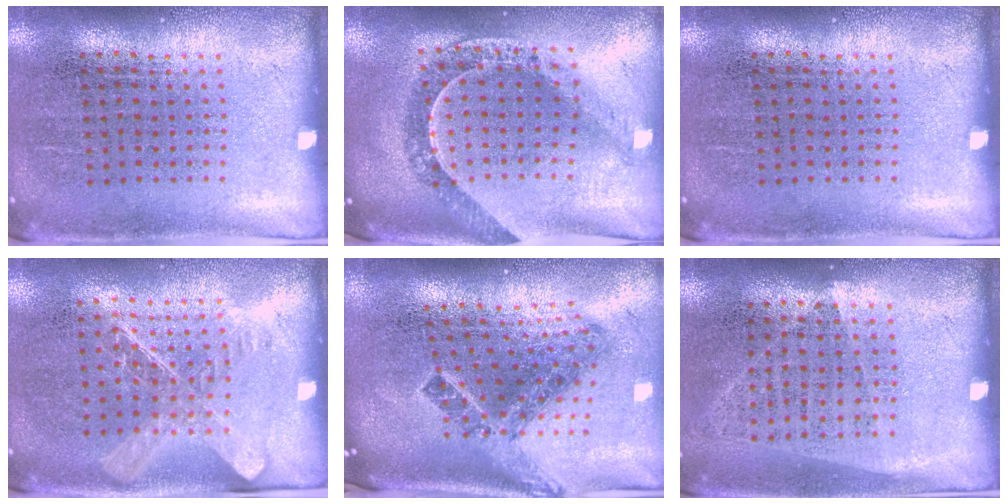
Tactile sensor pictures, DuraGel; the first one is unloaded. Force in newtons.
{"total": 1.1, "press": 1.1, "slide": 0.2}
{"total": 0.0}
{"total": 1.5, "press": 1.3, "slide": 0.8}
{"total": 2.0, "press": 1.3, "slide": 1.6}
{"total": 1.0, "press": 0.9, "slide": 0.4}